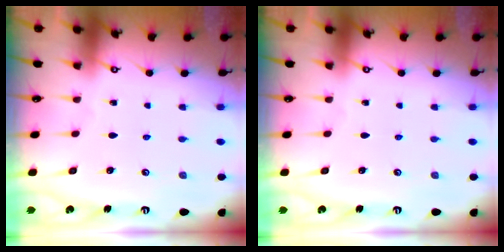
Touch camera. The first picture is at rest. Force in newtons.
{"total": 0.0}